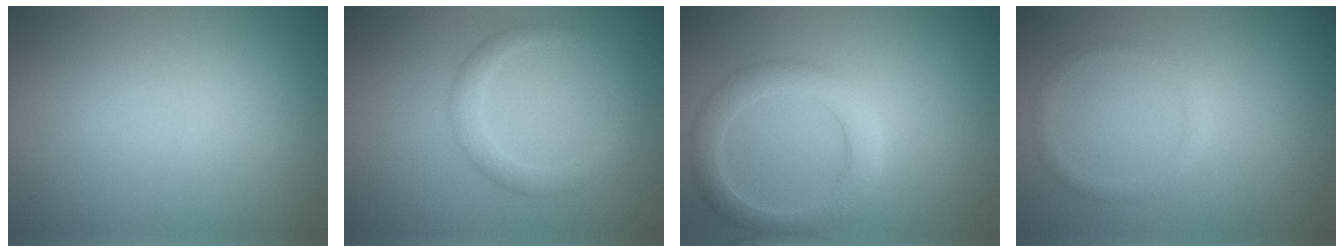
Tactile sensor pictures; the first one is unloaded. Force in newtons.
{"total": 2.2, "press": 2.2, "slide": 0.1}
{"total": 3.7, "press": 3.6, "slide": 0.3}
{"total": 1.2, "press": 1.2, "slide": 0.2}